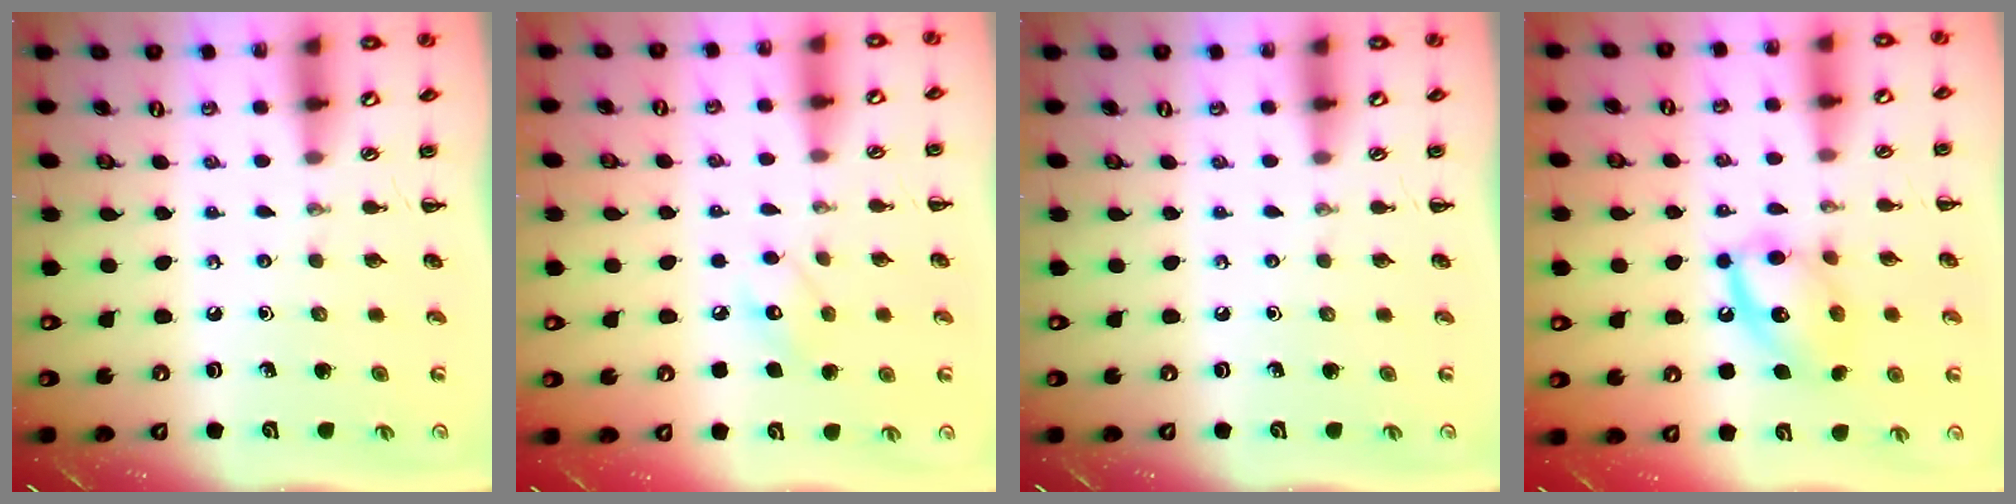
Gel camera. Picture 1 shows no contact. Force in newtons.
{"total": 6.5, "press": 6.3, "slide": 1.3}
{"total": 0.0}
{"total": 12.7, "press": 12.7, "slide": 0.9}